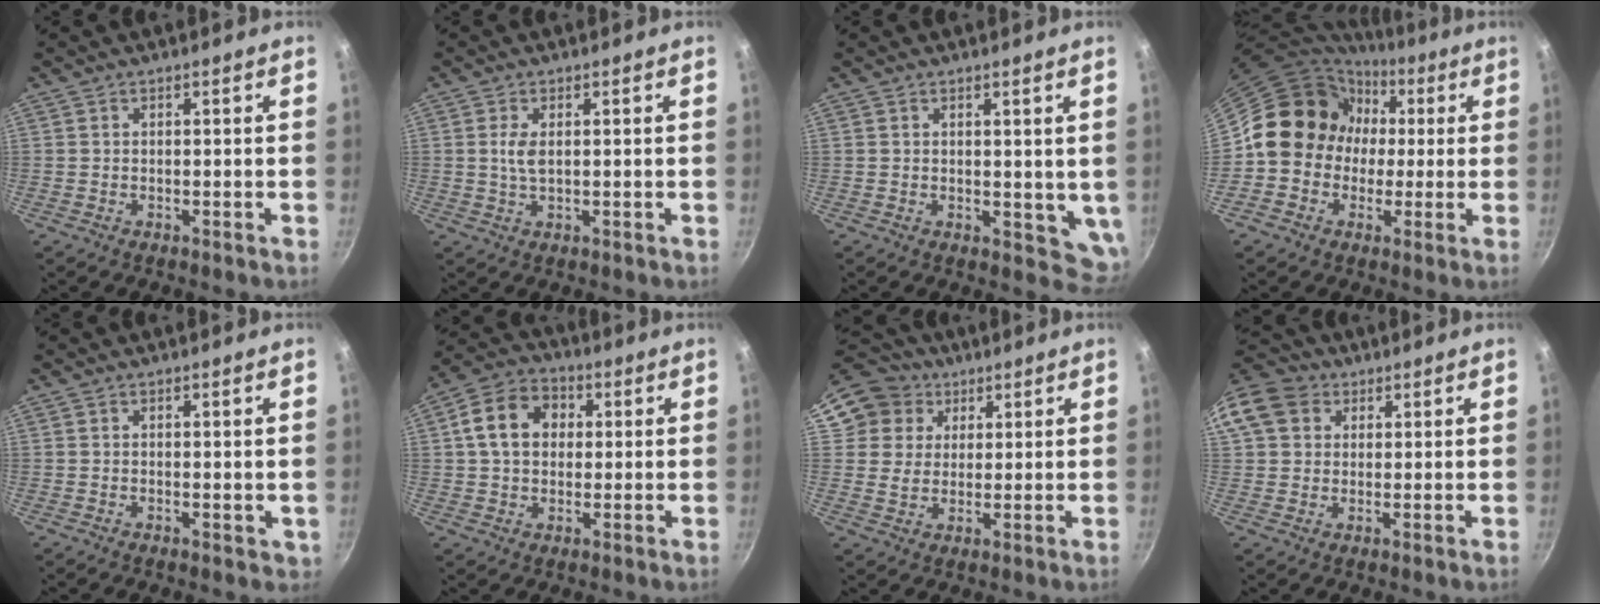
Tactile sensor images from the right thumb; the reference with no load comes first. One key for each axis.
{"total": 2.8, "fx": 0.5, "fy": 1.3, "fz": 2.5, "tx": -0.048, "ty": -0.003, "tz": 0.011}
{"total": 5.6, "fx": 2.1, "fy": 3.1, "fz": 4.2, "tx": -0.043, "ty": -0.023, "tz": 0.034}
{"total": 13.1, "fx": 1.2, "fy": 12.0, "fz": 5.1, "tx": -0.034, "ty": 0.024, "tz": 0.005}
{"total": 1.4, "fx": 0.2, "fy": 0.7, "fz": 1.3, "tx": -0.009, "ty": -0.003, "tz": 0.002}
{"total": 11.1, "fx": 2.2, "fy": 8.6, "fz": 6.7, "tx": -0.092, "ty": 0.016, "tz": 0.022}
{"total": 11.3, "fx": 5.3, "fy": 9.6, "fz": 2.7, "tx": -0.027, "ty": 0.010, "tz": 0.086}
{"total": 12.2, "fx": 4.1, "fy": 10.0, "fz": 5.6, "tx": -0.103, "ty": 0.021, "tz": 0.064}